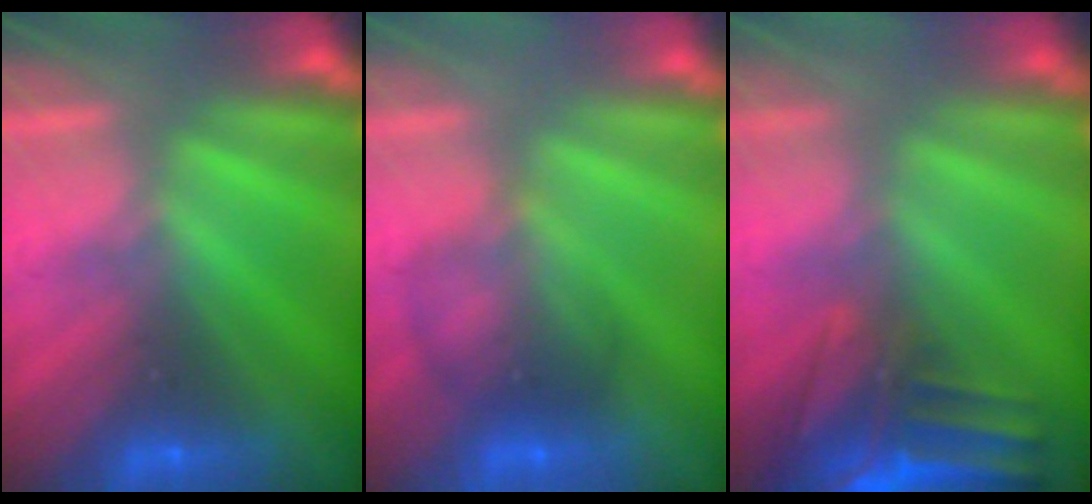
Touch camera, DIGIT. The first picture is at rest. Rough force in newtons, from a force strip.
{"total": 2.0}
{"total": 8.4}